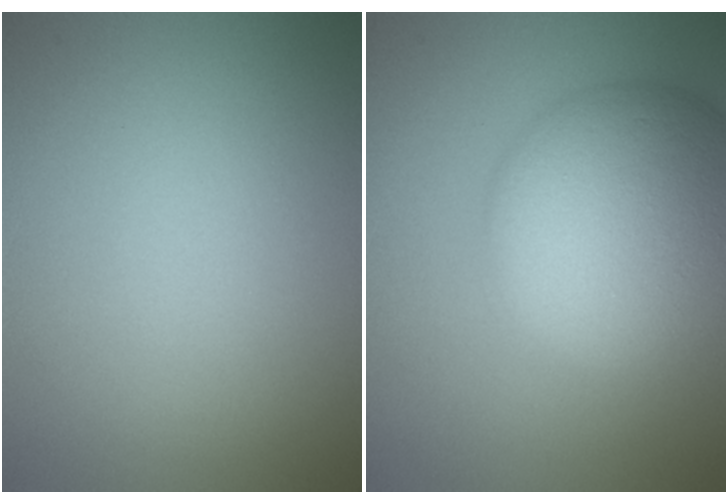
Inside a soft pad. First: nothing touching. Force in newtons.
{"total": 12.4, "press": 12.4, "slide": 0.7}